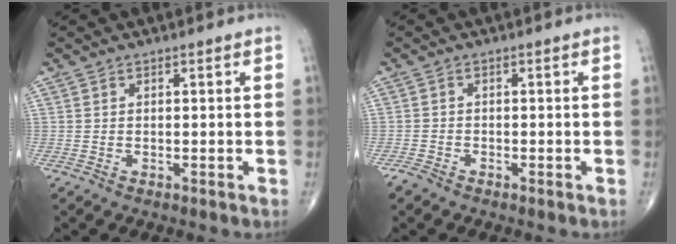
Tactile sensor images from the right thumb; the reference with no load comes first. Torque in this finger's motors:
{"motor_torque": [0.17, -0.12, 0.01, -0.30, 0.06]}